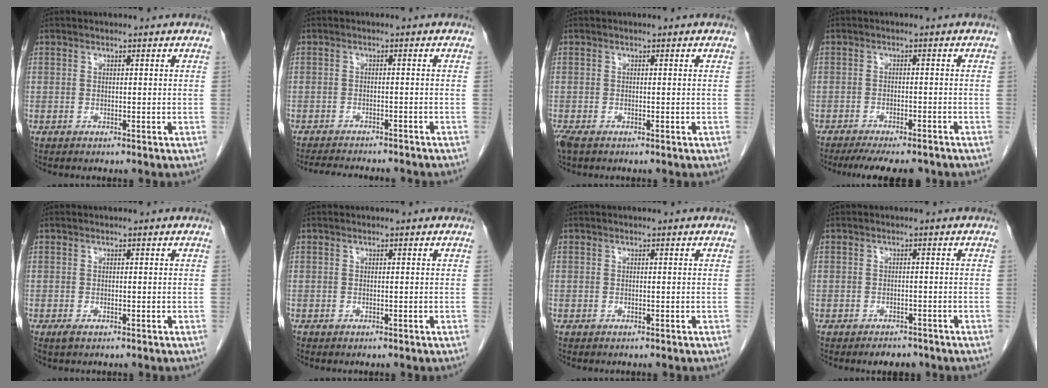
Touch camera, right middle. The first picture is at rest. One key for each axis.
{"total": 10.8, "fx": -9.8, "fy": 1.8, "fz": 4.2, "tx": -0.061, "ty": -0.011, "tz": -0.124}
{"total": 2.8, "fx": -1.9, "fy": 1.1, "fz": 1.7, "tx": -0.044, "ty": -0.011, "tz": -0.032}
{"total": 10.6, "fx": -9.2, "fy": 2.1, "fz": 4.9, "tx": -0.069, "ty": -0.010, "tz": -0.122}
{"total": 0.9, "fx": -0.5, "fy": 0.3, "fz": 0.6, "tx": -0.014, "ty": -0.002, "tz": -0.006}
{"total": 0.0}
{"total": 0.0}
{"total": 2.9, "fx": -2.3, "fy": 1.4, "fz": 0.9, "tx": -0.013, "ty": 0.001, "tz": -0.028}